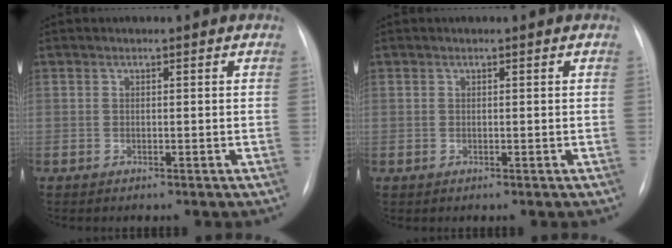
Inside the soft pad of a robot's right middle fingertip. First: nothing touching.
{"total": 0.0}